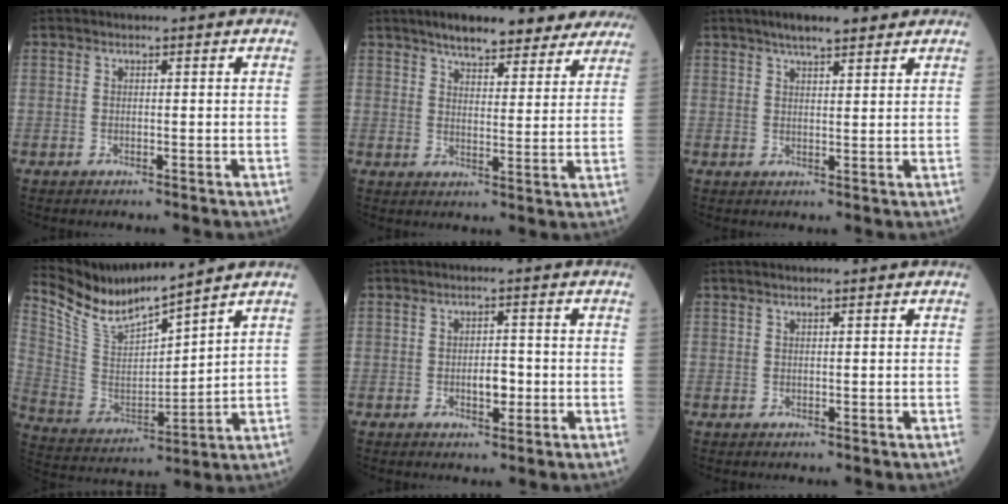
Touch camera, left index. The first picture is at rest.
{"total": 14.3, "force": [12.1, 3.9, 6.6], "torque": [-0.067, 0.013, 0.149]}
{"total": 6.0, "force": [4.5, 1.4, 3.8], "torque": [-0.058, 0.021, 0.069]}
{"total": 11.2, "force": [10.5, -0.1, 3.7], "torque": [-0.096, -0.003, 0.221]}
{"total": 2.9, "force": [-1.1, 1.3, 2.3], "torque": [-0.037, -0.003, -0.015]}
{"total": 0.6, "force": [0.4, 0.0, 0.5], "torque": [-0.012, 0.006, 0.009]}